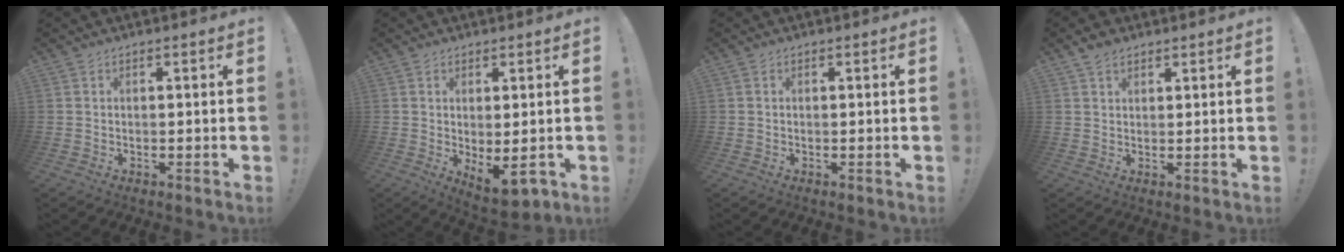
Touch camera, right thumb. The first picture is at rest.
{"total": 6.8, "force": [0.1, 2.3, 6.4], "torque": [-0.077, -0.026, 0.007]}
{"total": 0.0}
{"total": 3.0, "force": [2.1, 1.8, 1.1], "torque": [-0.018, -0.006, 0.039]}